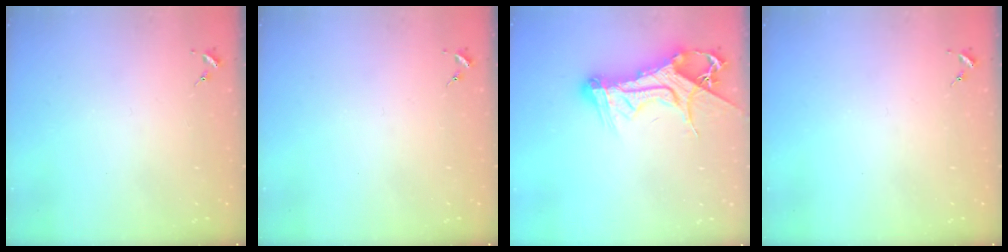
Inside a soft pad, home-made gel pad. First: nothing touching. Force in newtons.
{"total": 0.0}
{"total": 16.5, "press": 16.4, "slide": 1.8}
{"total": 0.0}